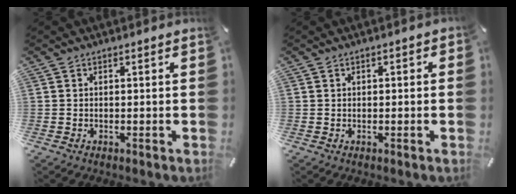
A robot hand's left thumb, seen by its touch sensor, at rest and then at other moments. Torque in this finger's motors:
{"motor_torque": [0.44, -0.36, 0.08, 0.22, 0.00]}